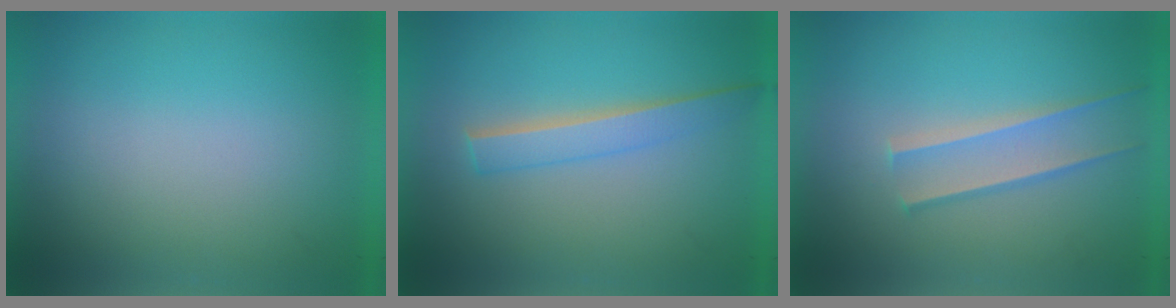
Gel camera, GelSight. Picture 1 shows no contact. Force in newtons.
{"total": 2.1}
{"total": 1.6}